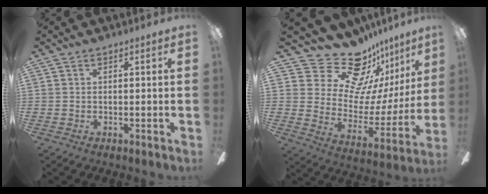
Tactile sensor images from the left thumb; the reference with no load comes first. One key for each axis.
{"total": 19.9, "fx": 16.3, "fy": 9.6, "fz": 6.3, "tx": -0.111, "ty": -0.127, "tz": 0.296}